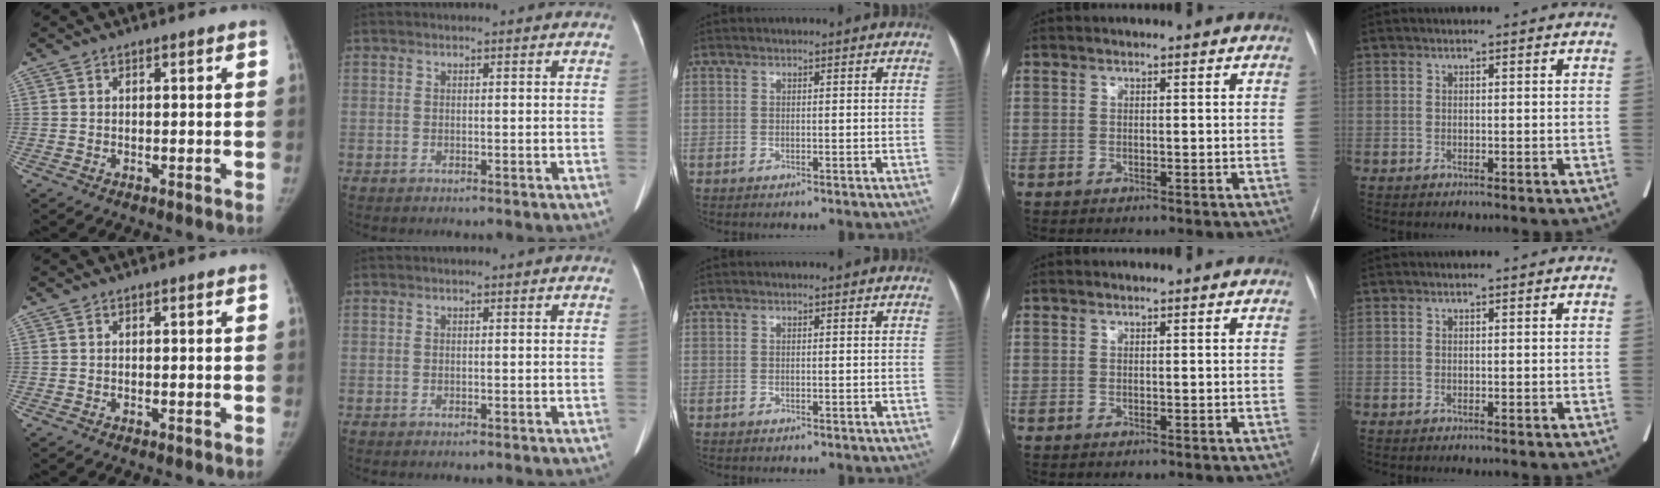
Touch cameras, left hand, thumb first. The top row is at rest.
{}